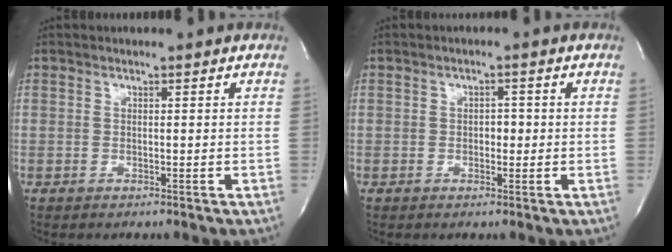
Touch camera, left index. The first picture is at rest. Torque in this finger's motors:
{"motor_torque": [-0.28, 0.22, -0.08, -0.01]}